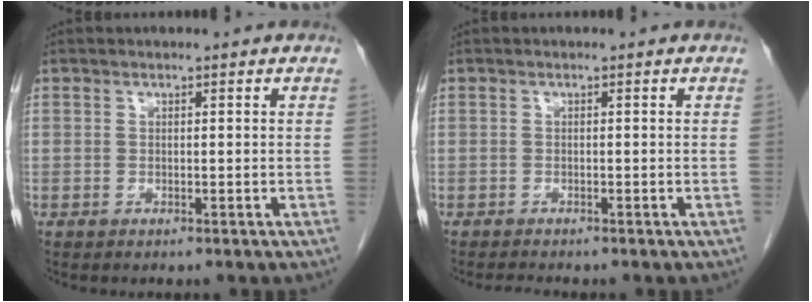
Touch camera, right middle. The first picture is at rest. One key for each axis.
{"total": 1.2, "fx": -1.2, "fy": -0.2, "fz": 0.3, "tx": -0.015, "ty": -0.008, "tz": -0.019}